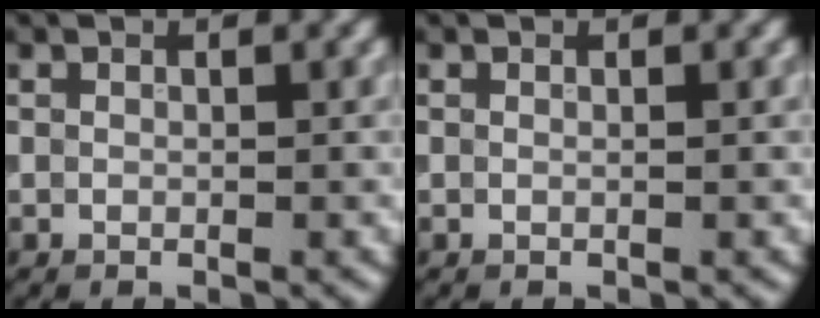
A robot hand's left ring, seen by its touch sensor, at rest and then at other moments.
{"total": 0.0}